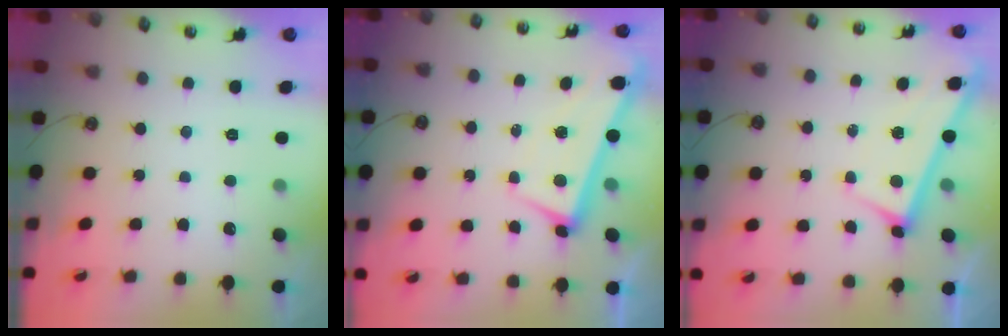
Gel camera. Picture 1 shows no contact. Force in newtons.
{"total": 1.5, "press": 0.4, "slide": 1.4}
{"total": 2.9, "press": 2.9, "slide": 0.1}